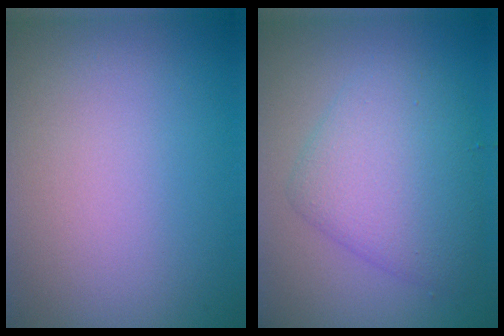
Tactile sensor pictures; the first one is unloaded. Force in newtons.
{"total": 5.4, "press": 5.4, "slide": 0.1}